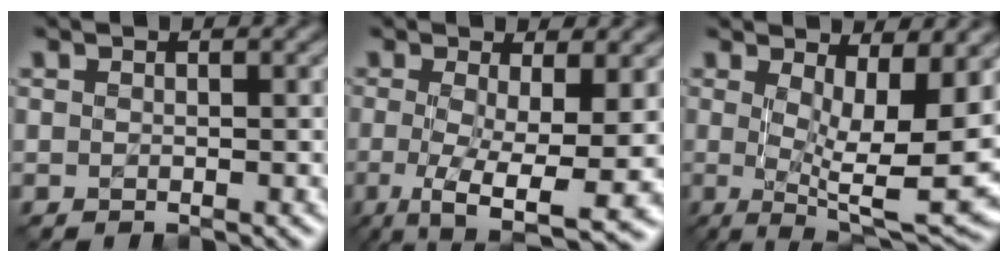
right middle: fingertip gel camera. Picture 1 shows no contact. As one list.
[{"total": 8.0, "force": [-1.6, 1.9, 7.6], "torque": [-0.123, -0.020, -0.022]}, {"total": 9.2, "force": [0.9, 2.6, 8.8], "torque": [-0.136, -0.015, 0.017]}]